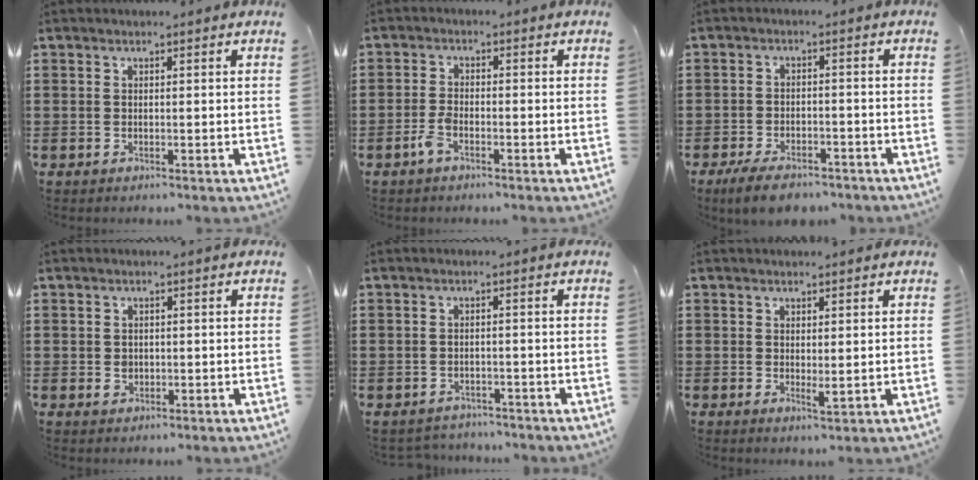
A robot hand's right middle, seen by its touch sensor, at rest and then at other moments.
{"total": 2.9, "force": [-1.7, 0.8, 2.2], "torque": [-0.059, -0.004, -0.037]}
{"total": 4.5, "force": [-3.9, 1.4, 1.6], "torque": [-0.040, 0.004, -0.080]}
{"total": 1.5, "force": [-0.1, 1.3, 0.7], "torque": [-0.016, 0.007, -0.003]}
{"total": 2.0, "force": [-2.0, 0.4, -0.2], "torque": [-0.005, 0.000, -0.045]}
{"total": 1.6, "force": [0.5, 0.7, 1.4], "torque": [-0.012, -0.009, 0.006]}